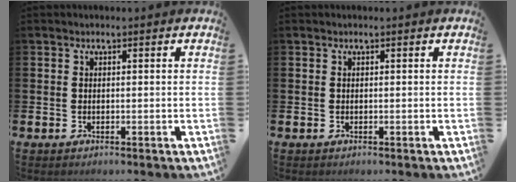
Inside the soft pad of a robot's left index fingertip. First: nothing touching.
{"total": 0.0}